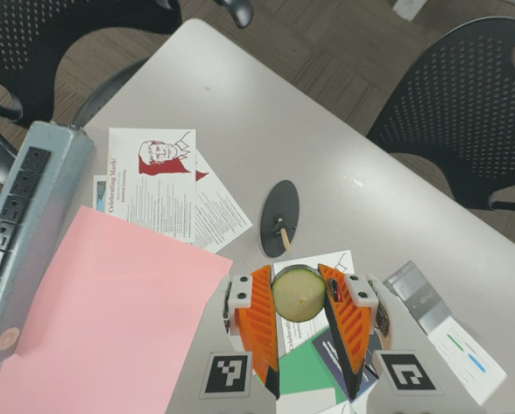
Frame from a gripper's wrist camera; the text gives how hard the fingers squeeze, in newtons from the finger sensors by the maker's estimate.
{"total": 12.2, "left": 12.0, "right": 12.5}